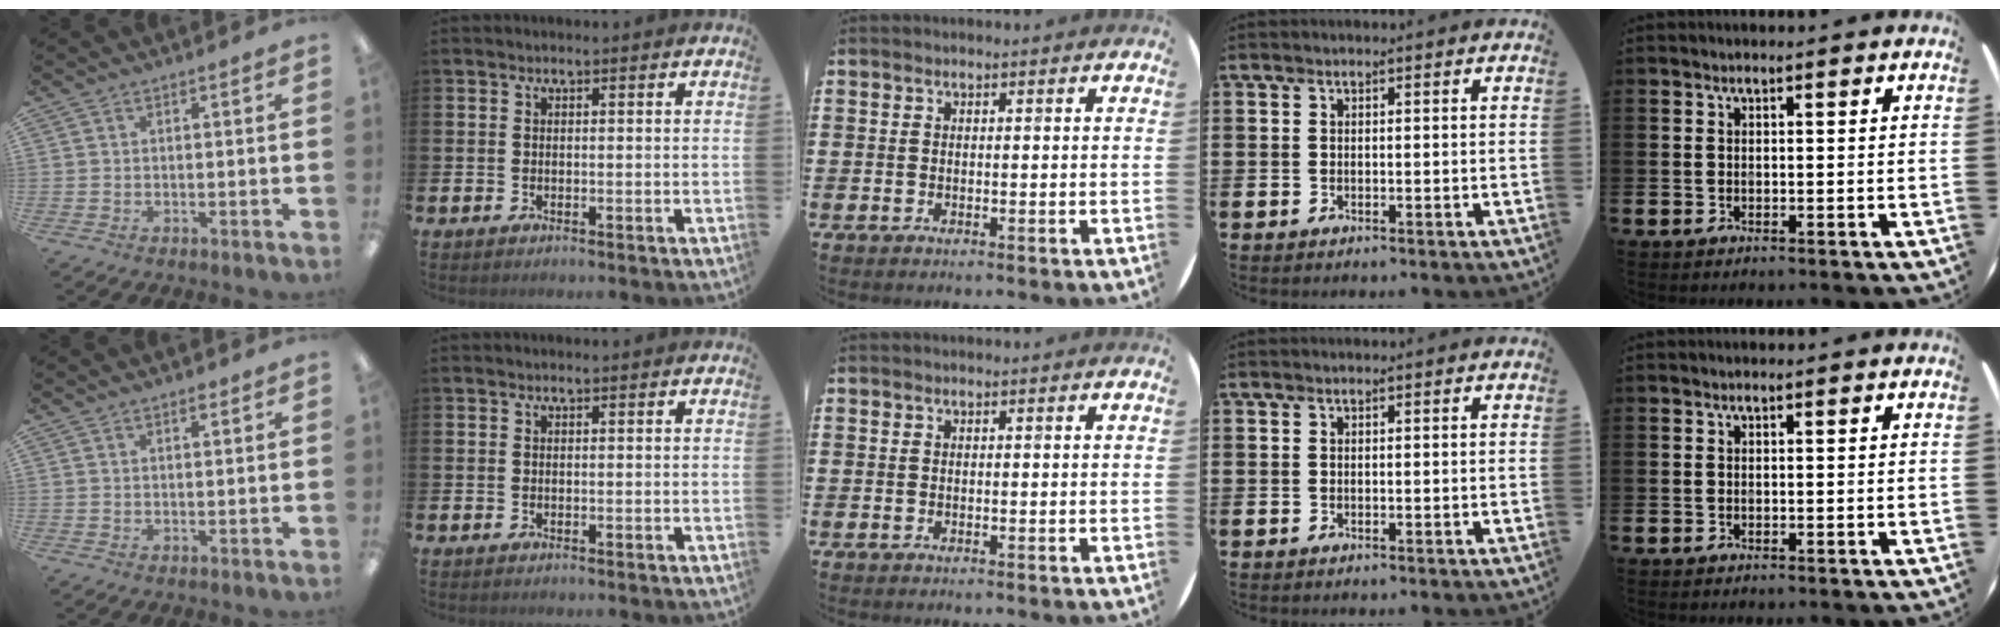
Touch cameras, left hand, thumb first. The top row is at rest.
{"thumb": {"total": 1.4, "force": [1.1, 0.5, 0.8], "torque": [-0.008, -0.004, 0.019]}}